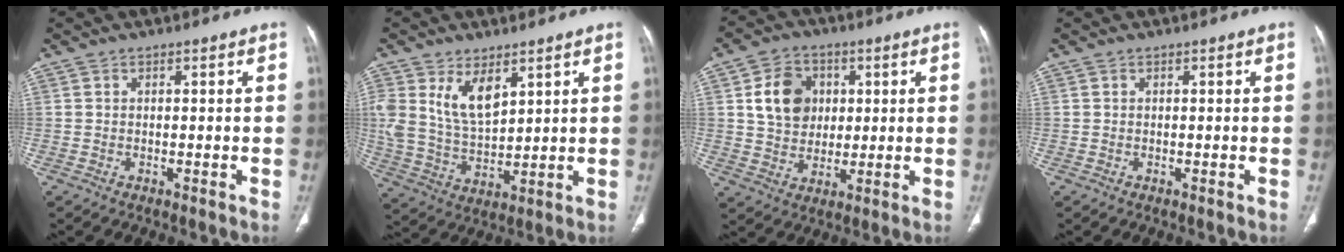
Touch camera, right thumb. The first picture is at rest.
{"total": 10.4, "force": [5.2, 5.5, 7.2], "torque": [-0.123, -0.025, 0.112]}
{"total": 10.5, "force": [2.5, 8.5, 5.6], "torque": [-0.062, -0.004, 0.045]}
{"total": 0.0}